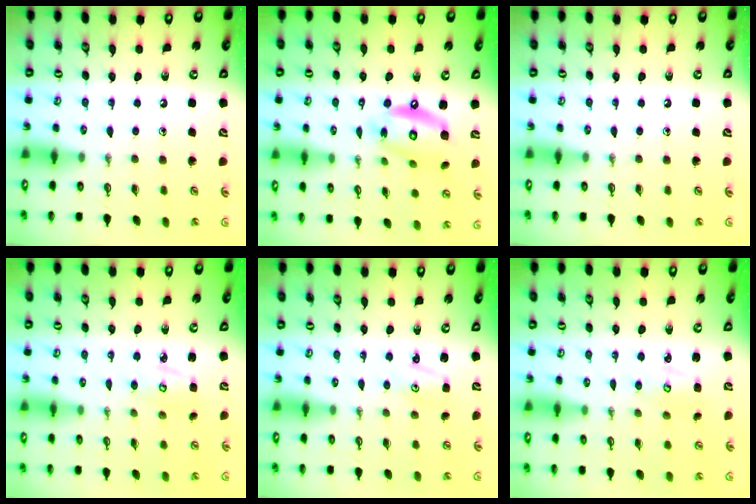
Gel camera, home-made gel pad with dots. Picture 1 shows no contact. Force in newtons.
{"total": 14.2, "press": 14.1, "slide": 1.2}
{"total": 0.0}
{"total": 3.5, "press": 3.5, "slide": 0.2}
{"total": 2.0, "press": 2.0, "slide": 0.2}
{"total": 3.1, "press": 3.1, "slide": 0.2}